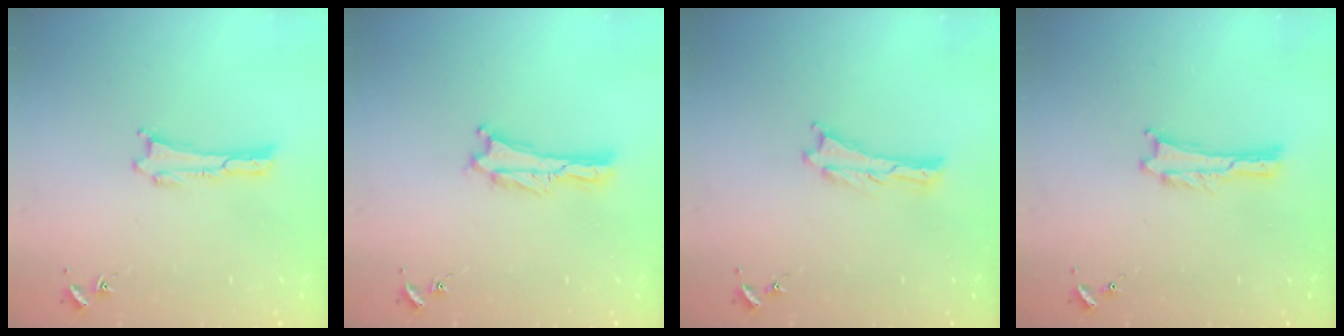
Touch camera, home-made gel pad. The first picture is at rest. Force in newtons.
{"total": 0.0}
{"total": 0.0}
{"total": 0.0}